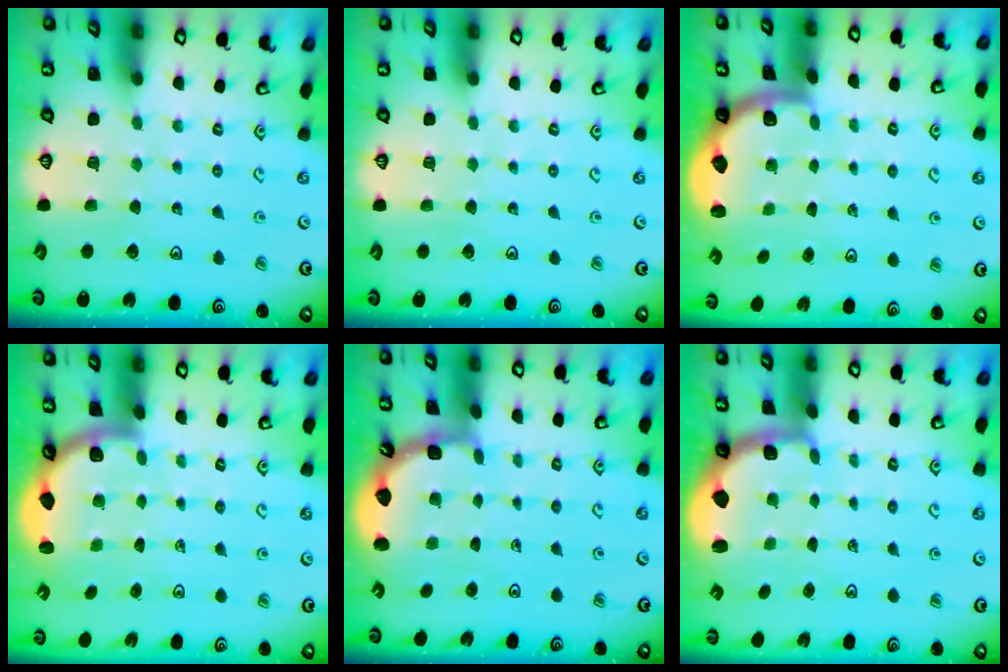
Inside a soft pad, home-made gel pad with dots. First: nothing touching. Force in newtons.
{"total": 0.0}
{"total": 2.0, "press": 2.0, "slide": 0.5}
{"total": 2.6, "press": 2.5, "slide": 0.6}
{"total": 2.1, "press": 2.1, "slide": 0.2}
{"total": 1.7, "press": 1.3, "slide": 1.0}